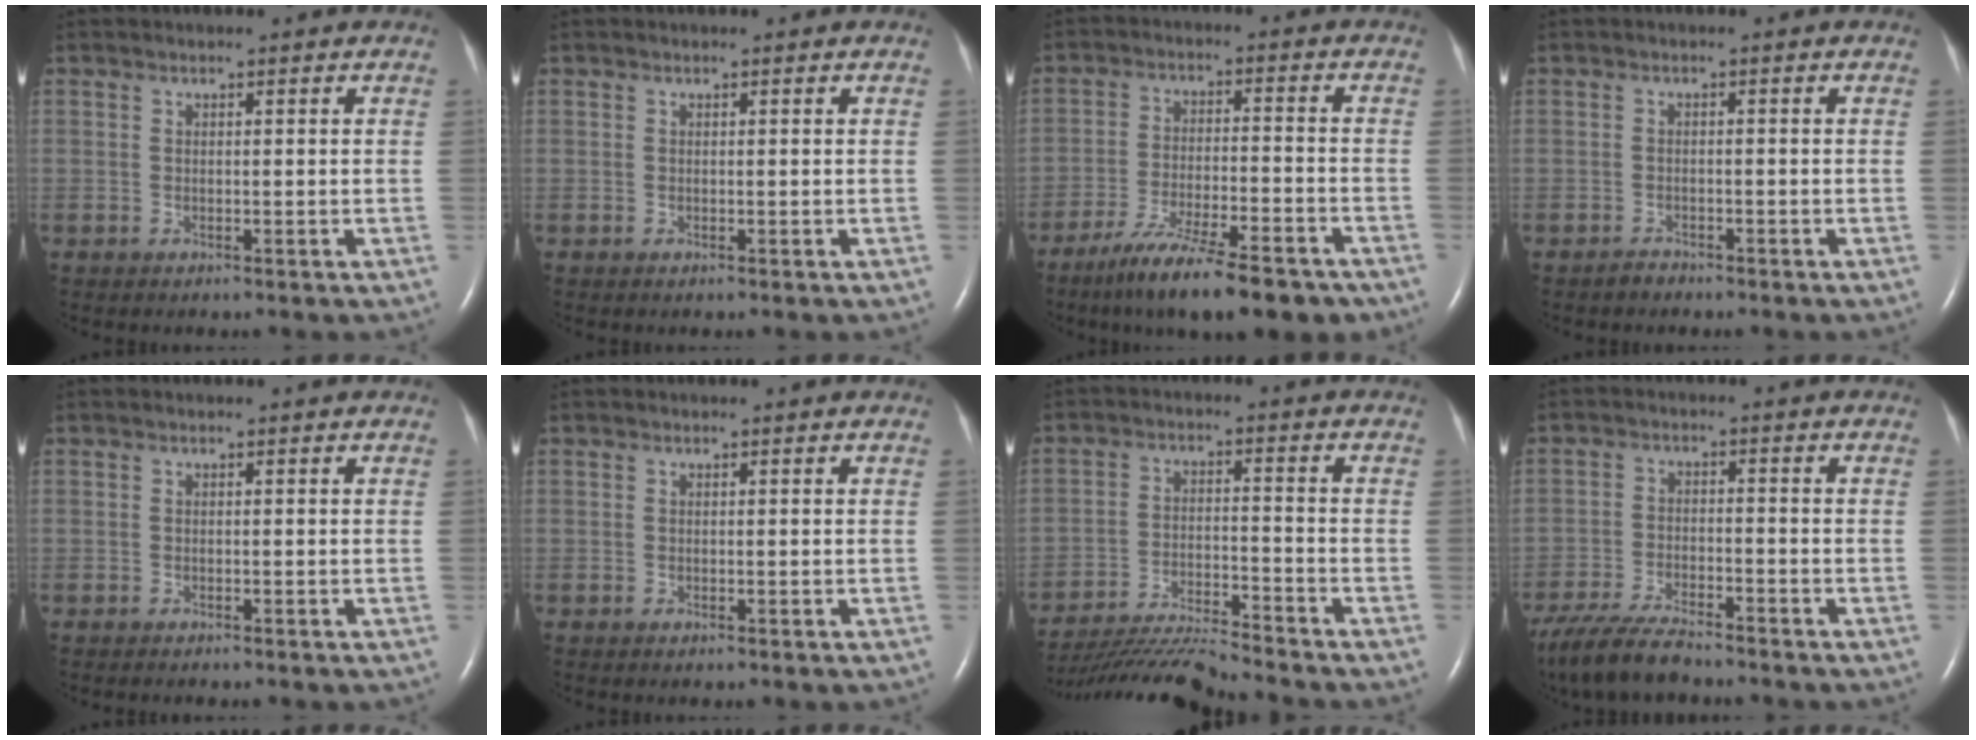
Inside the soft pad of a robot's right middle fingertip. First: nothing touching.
{"total": 0.0}
{"total": 16.3, "force": [-12.5, 3.0, 9.9], "torque": [-0.140, -0.020, -0.196]}
{"total": 1.1, "force": [-1.0, 0.3, 0.1], "torque": [-0.005, 0.000, -0.019]}
{"total": 0.7, "force": [-0.6, 0.0, 0.2], "torque": [-0.009, -0.002, -0.009]}
{"total": 0.0}
{"total": 11.7, "force": [-11.2, -1.4, 2.9], "torque": [-0.050, -0.011, -0.198]}
{"total": 9.3, "force": [-8.0, 1.2, 4.6], "torque": [-0.088, -0.029, -0.142]}